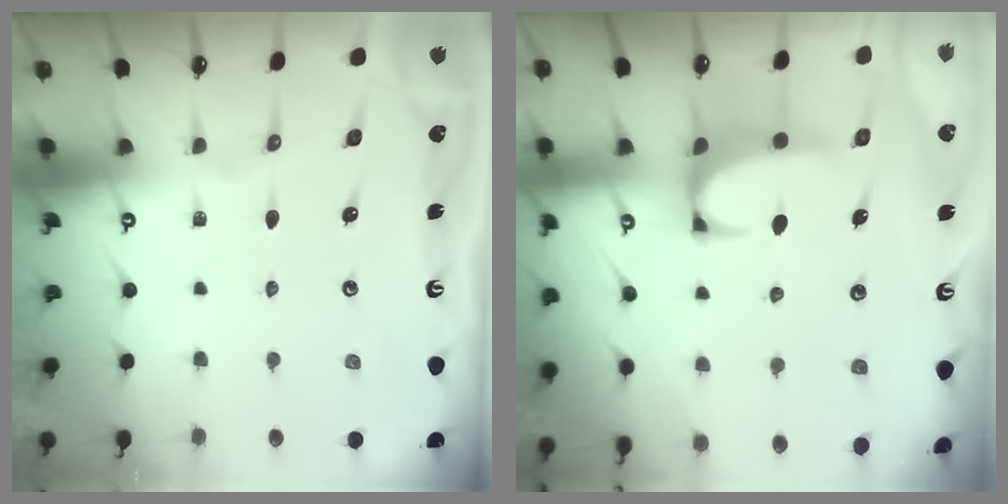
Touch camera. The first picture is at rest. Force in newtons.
{"total": 1.7, "press": 1.5, "slide": 0.7}